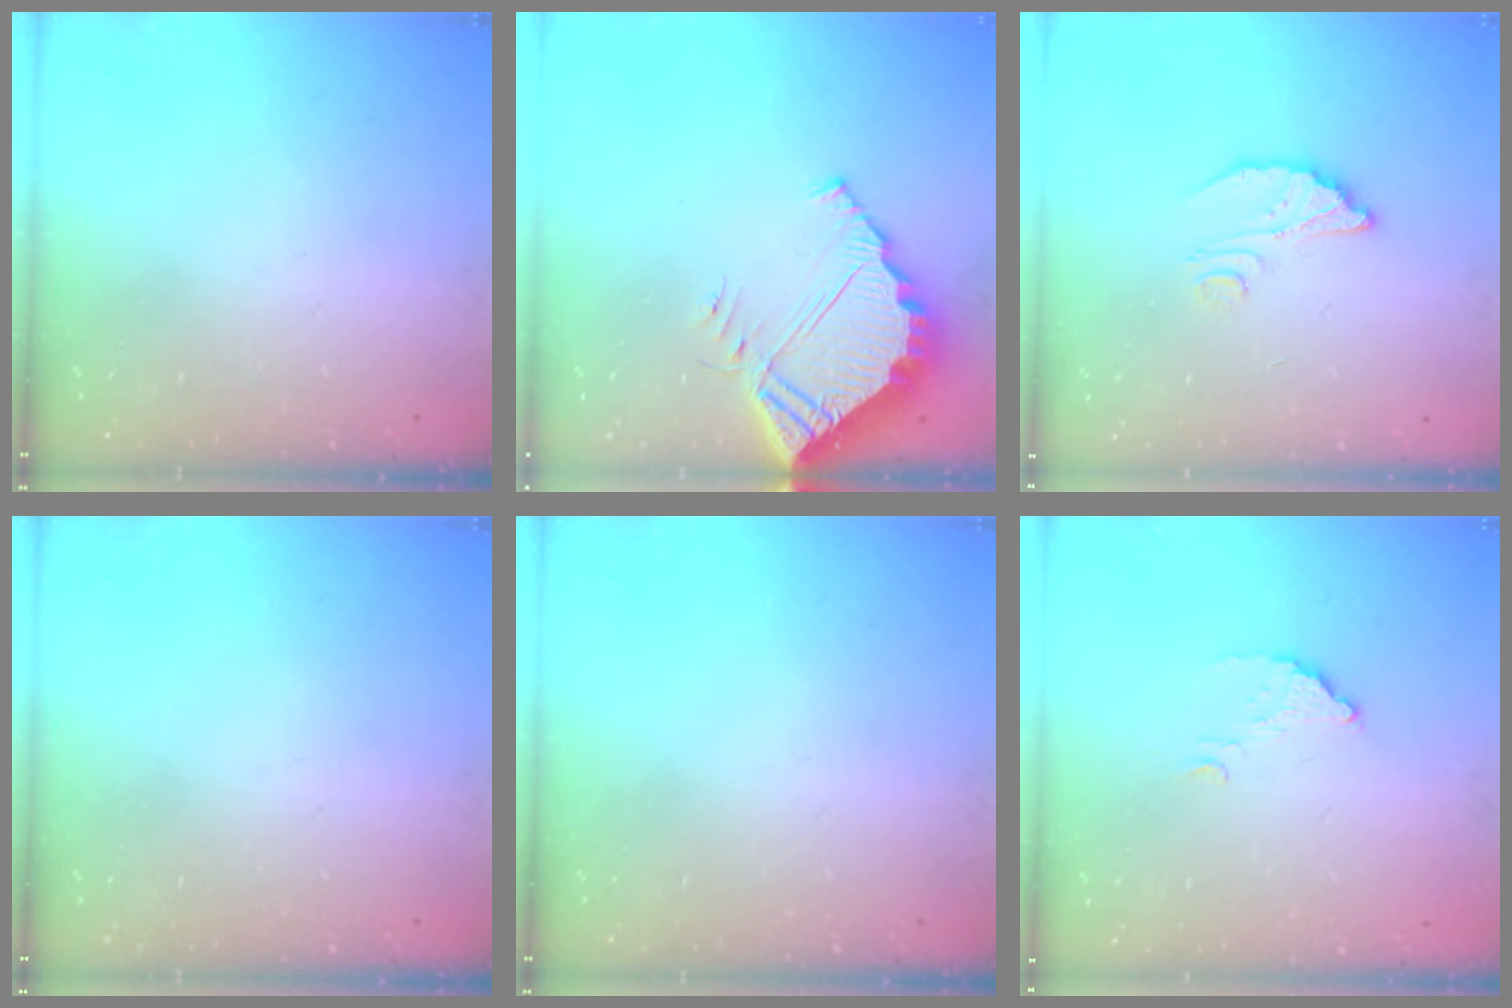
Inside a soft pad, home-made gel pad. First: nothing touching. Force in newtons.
{"total": 6.0, "press": 6.0, "slide": 0.4}
{"total": 4.8, "press": 4.8, "slide": 0.2}
{"total": 0.0}
{"total": 0.0}
{"total": 2.9, "press": 2.9, "slide": 0.1}